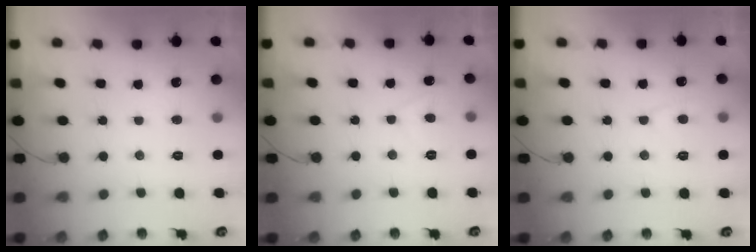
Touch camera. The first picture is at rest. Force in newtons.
{"total": 2.7, "press": 2.6, "slide": 0.8}
{"total": 4.4, "press": 4.4, "slide": 0.5}